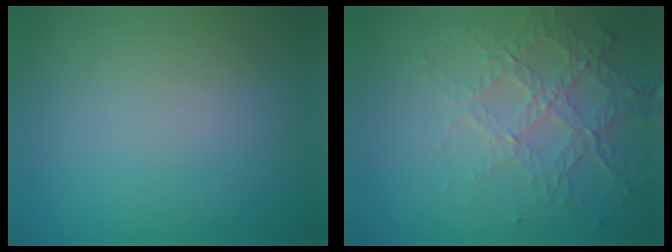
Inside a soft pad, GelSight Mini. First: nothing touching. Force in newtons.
{"total": 4.2, "press": 3.0, "slide": 2.9}